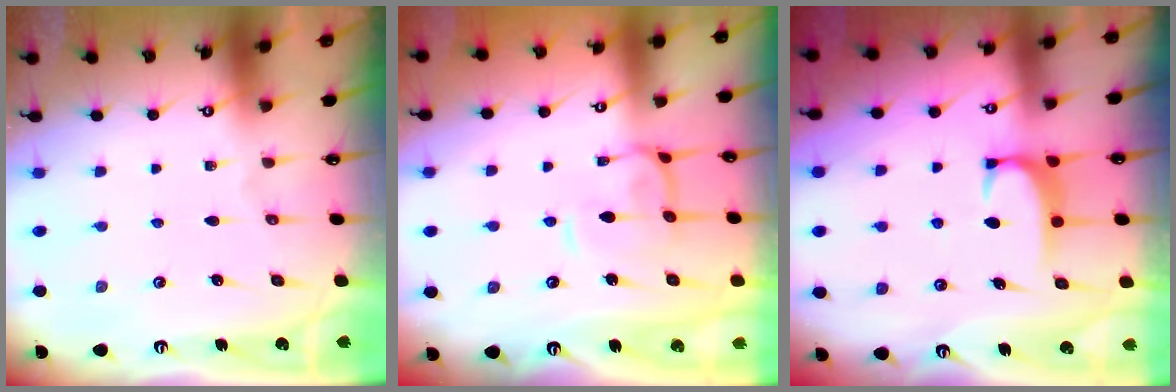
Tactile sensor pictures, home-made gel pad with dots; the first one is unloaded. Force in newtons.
{"total": 2.9, "press": 2.8, "slide": 0.8}
{"total": 1.8, "press": 1.8, "slide": 0.5}